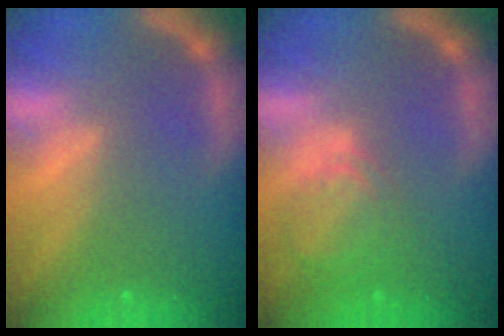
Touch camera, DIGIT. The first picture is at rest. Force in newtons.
{"total": 4.0}